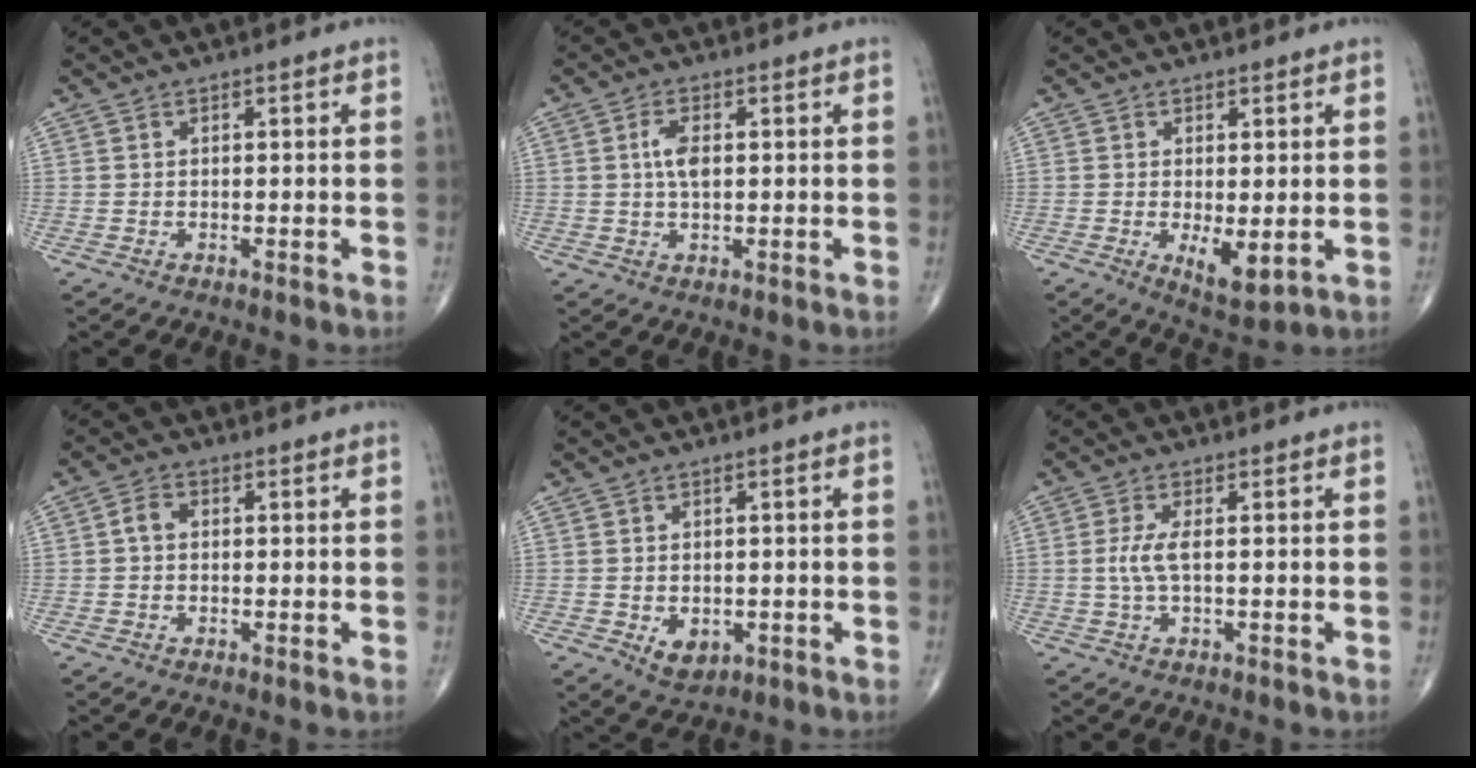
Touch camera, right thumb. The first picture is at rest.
{"total": 4.0, "force": [0.6, 2.0, 3.5], "torque": [-0.071, 0.001, 0.008]}
{"total": 6.0, "force": [-0.9, 2.5, 5.3], "torque": [-0.081, -0.019, -0.006]}
{"total": 2.5, "force": [0.1, 1.8, 1.7], "torque": [-0.029, 0.010, -0.002]}
{"total": 4.5, "force": [-1.1, 3.2, 3.0], "torque": [-0.034, -0.002, -0.005]}
{"total": 3.6, "force": [0.0, 0.9, 3.5], "torque": [-0.091, 0.001, -0.002]}